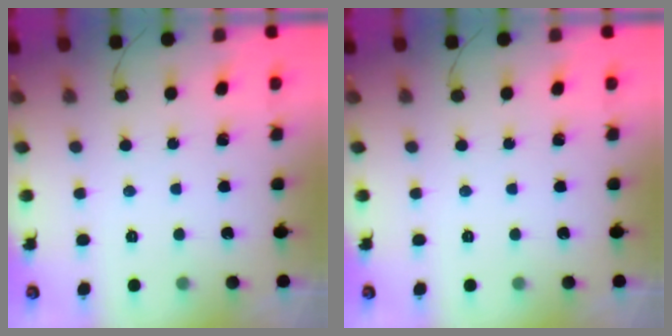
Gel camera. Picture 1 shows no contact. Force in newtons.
{"total": 0.0}